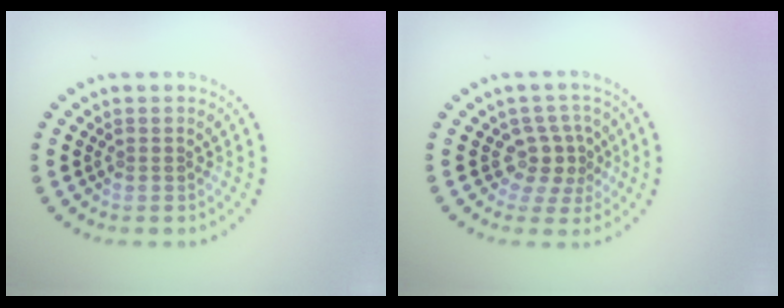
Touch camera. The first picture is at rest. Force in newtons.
{"total": 3.0, "press": 2.2, "slide": 2.0}